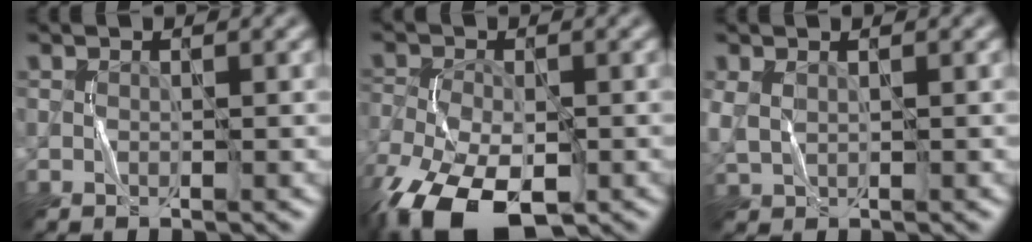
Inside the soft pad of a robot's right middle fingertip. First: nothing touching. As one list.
[{"total": 11.8, "force": [-6.7, 6.0, 7.7], "torque": [-0.162, -0.049, -0.113]}, {"total": 2.1, "force": [0.6, 1.3, 1.5], "torque": [-0.044, 0.002, 0.017]}]